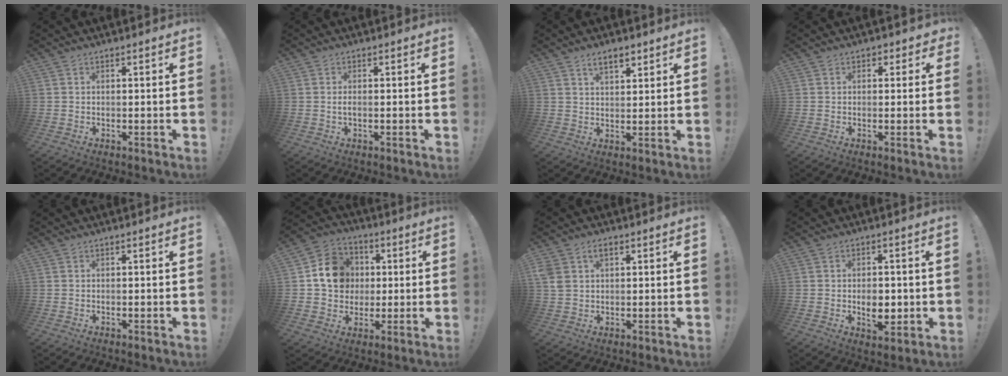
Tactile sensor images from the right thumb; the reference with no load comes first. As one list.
[{"total": 1.3, "force": [-0.3, 0.2, 1.3], "torque": [-0.023, 0.002, -0.005]}, {"total": 5.3, "force": [3.4, 2.4, 3.2], "torque": [-0.044, -0.015, 0.058]}, {"total": 2.4, "force": [0.3, 2.2, 1.0], "torque": [0.000, 0.003, 0.003]}, {"total": 0.0}, {"total": 13.4, "force": [2.1, 12.1, 5.5], "torque": [-0.062, 0.007, 0.048]}, {"total": 4.8, "force": [2.1, 3.3, 2.7], "torque": [-0.049, 0.002, 0.041]}, {"total": 6.4, "force": [-0.7, 4.3, 4.7], "torque": [-0.055, 0.002, -0.013]}]